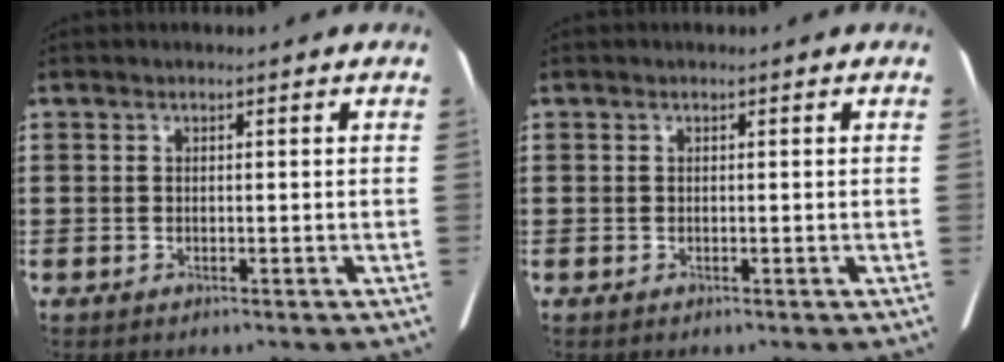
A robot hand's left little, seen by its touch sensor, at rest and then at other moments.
{"total": 0.0}